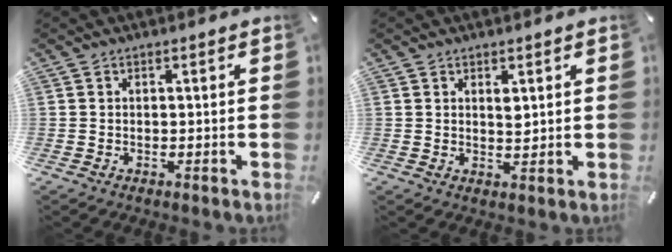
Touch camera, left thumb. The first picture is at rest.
{"total": 2.3, "force": [1.2, 1.0, 1.7], "torque": [-0.021, -0.006, 0.018]}